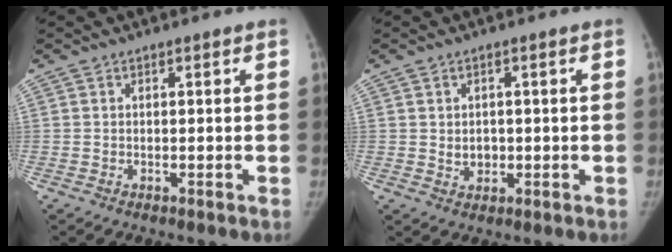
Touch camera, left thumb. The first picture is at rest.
{"total": 2.8, "force": [-0.1, 2.3, 1.6], "torque": [-0.010, 0.001, 0.003]}